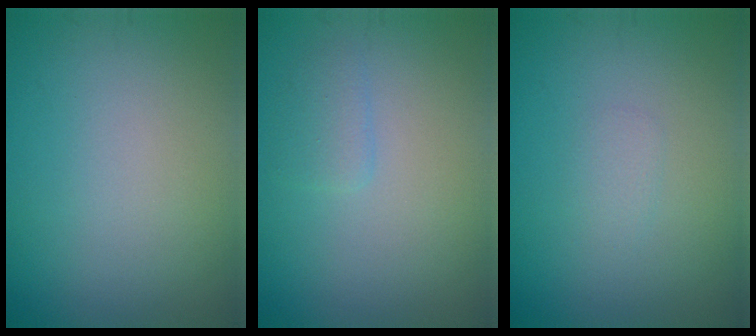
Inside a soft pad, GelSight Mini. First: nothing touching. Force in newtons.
{"total": 1.3, "press": 1.3, "slide": 0.1}
{"total": 0.8, "press": 0.8, "slide": 0.1}